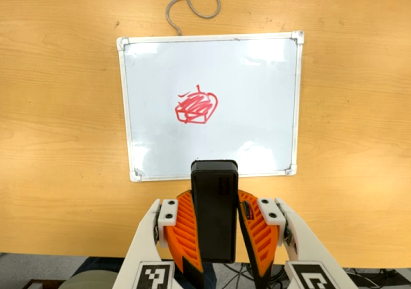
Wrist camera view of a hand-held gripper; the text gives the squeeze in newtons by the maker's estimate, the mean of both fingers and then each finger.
{"total": 9.7, "left": 8.1, "right": 11.2}